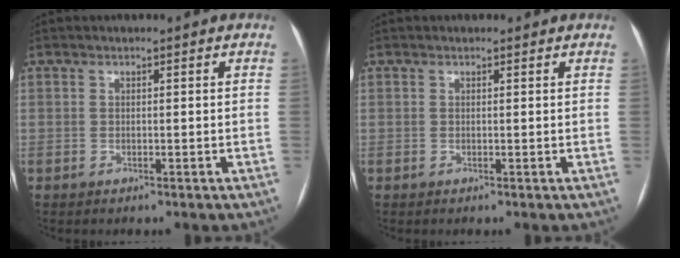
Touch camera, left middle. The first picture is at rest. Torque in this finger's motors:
{"motor_torque": [-0.19, -0.19, -0.02, -0.01]}